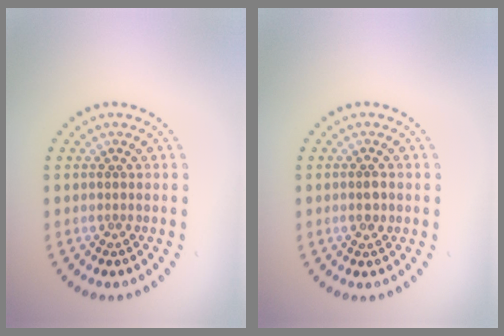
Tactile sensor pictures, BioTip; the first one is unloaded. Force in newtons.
{"total": 1.2, "press": 1.1, "slide": 0.3}